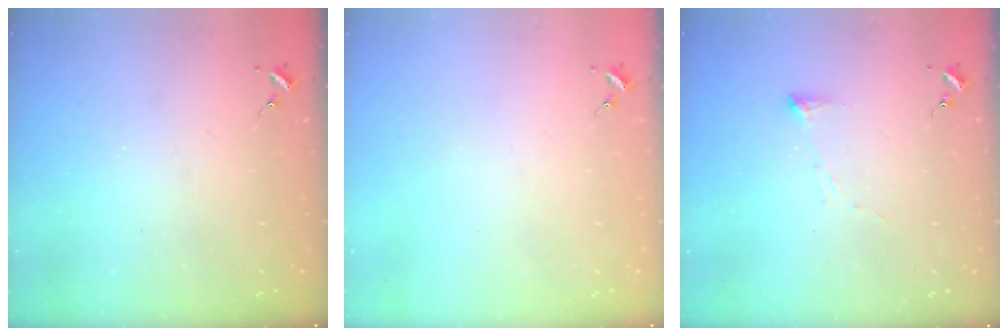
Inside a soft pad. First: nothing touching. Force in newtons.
{"total": 0.0}
{"total": 3.7, "press": 3.7, "slide": 0.4}